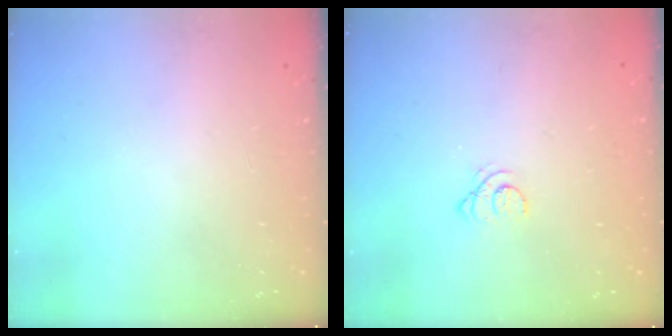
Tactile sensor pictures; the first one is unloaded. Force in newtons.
{"total": 1.7, "press": 1.7, "slide": 0.2}